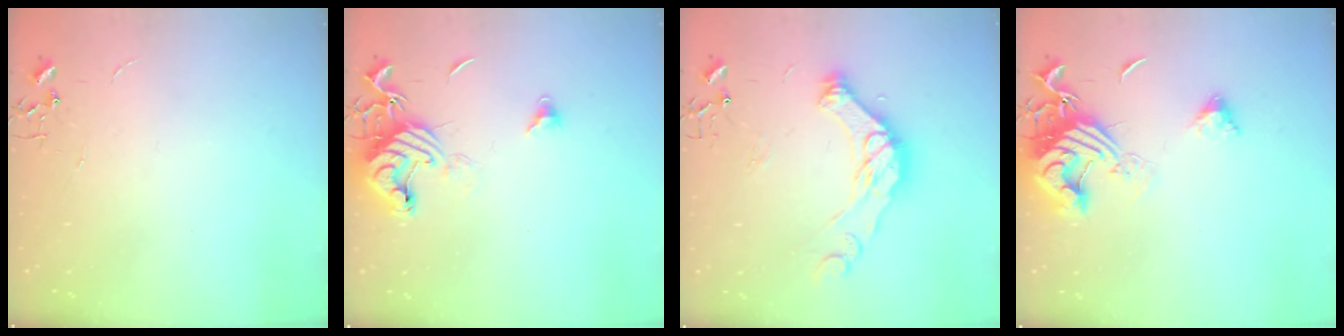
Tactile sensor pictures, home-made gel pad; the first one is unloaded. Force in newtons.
{"total": 13.9, "press": 13.8, "slide": 1.2}
{"total": 17.0, "press": 16.8, "slide": 2.1}
{"total": 15.3, "press": 15.2, "slide": 1.7}